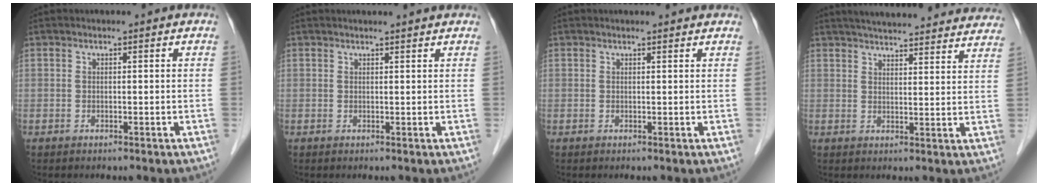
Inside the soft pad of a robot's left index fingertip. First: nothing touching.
{"total": 2.0, "force": [1.8, -0.3, 0.8], "torque": [-0.012, 0.002, 0.019]}
{"total": 1.9, "force": [1.8, 0.1, 0.4], "torque": [-0.009, 0.002, 0.013]}
{"total": 24.6, "force": [22.8, 3.7, 8.5], "torque": [-0.124, -0.020, 0.274]}